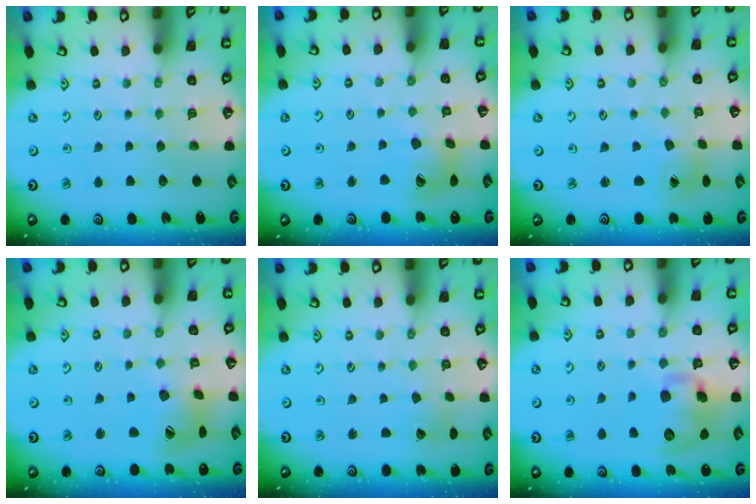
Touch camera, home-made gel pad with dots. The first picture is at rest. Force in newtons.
{"total": 12.9, "press": 12.8, "slide": 1.7}
{"total": 1.7, "press": 1.6, "slide": 0.2}
{"total": 12.3, "press": 12.2, "slide": 1.1}
{"total": 2.6, "press": 2.6, "slide": 0.2}
{"total": 12.6, "press": 12.5, "slide": 2.1}